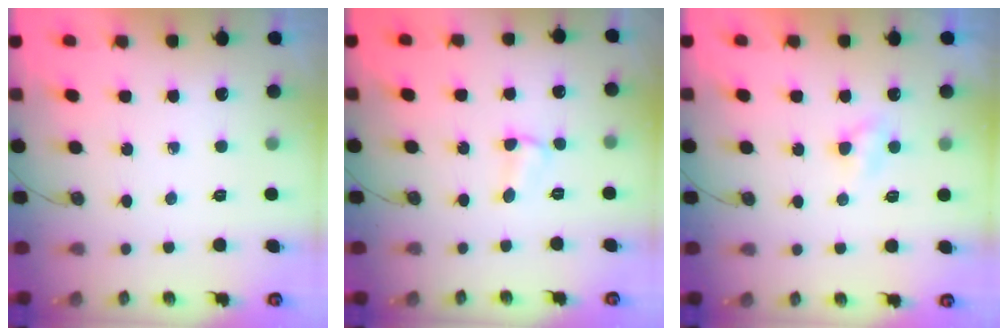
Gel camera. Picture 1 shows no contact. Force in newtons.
{"total": 2.5, "press": 2.4, "slide": 0.4}
{"total": 3.8, "press": 3.7, "slide": 0.7}